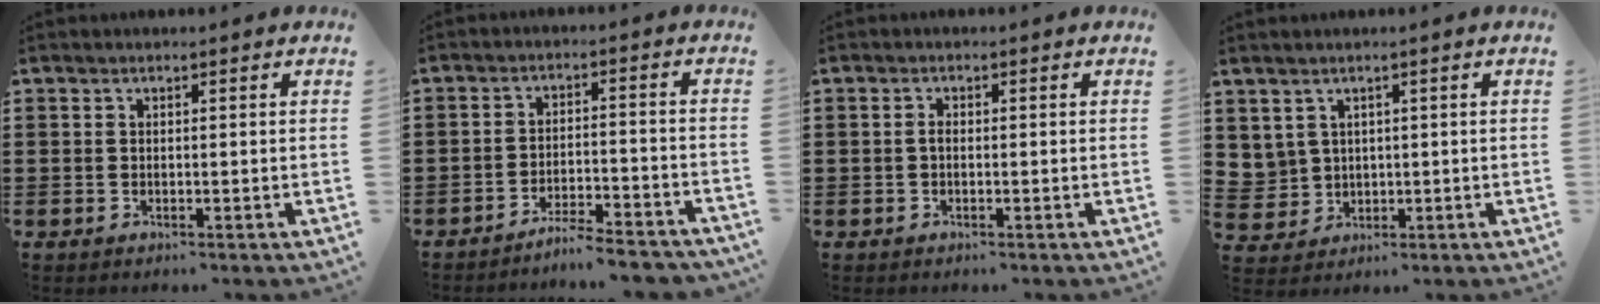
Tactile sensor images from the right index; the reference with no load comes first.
{"total": 4.7, "force": [-4.5, 0.0, 1.3], "torque": [-0.025, -0.001, -0.090]}
{"total": 1.0, "force": [-0.3, 0.4, 0.9], "torque": [-0.018, -0.002, -0.005]}
{"total": 3.1, "force": [1.4, 2.7, 0.2], "torque": [-0.021, 0.005, 0.026]}